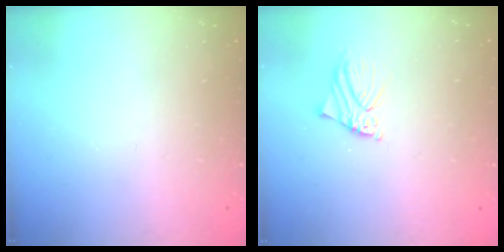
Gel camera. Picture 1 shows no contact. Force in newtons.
{"total": 2.7, "press": 2.7, "slide": 0.4}